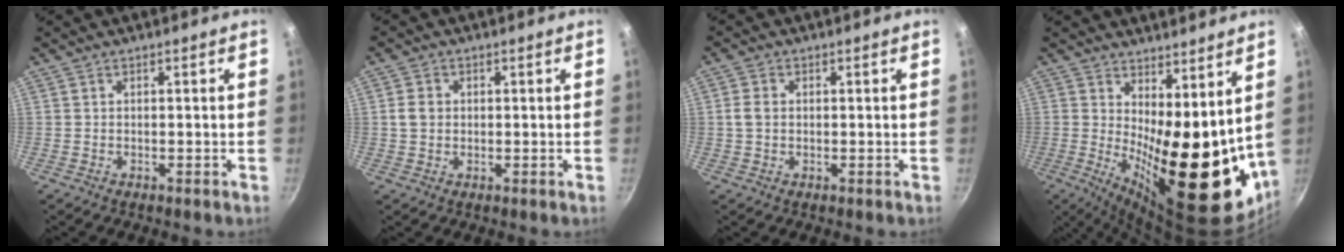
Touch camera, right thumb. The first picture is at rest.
{"total": 3.2, "force": [0.3, 2.7, 1.7], "torque": [-0.020, 0.005, 0.001]}
{"total": 2.9, "force": [0.2, 2.2, 1.9], "torque": [-0.034, 0.007, 0.002]}
{"total": 20.3, "force": [3.9, 8.5, 18.0], "torque": [-0.215, -0.054, 0.077]}